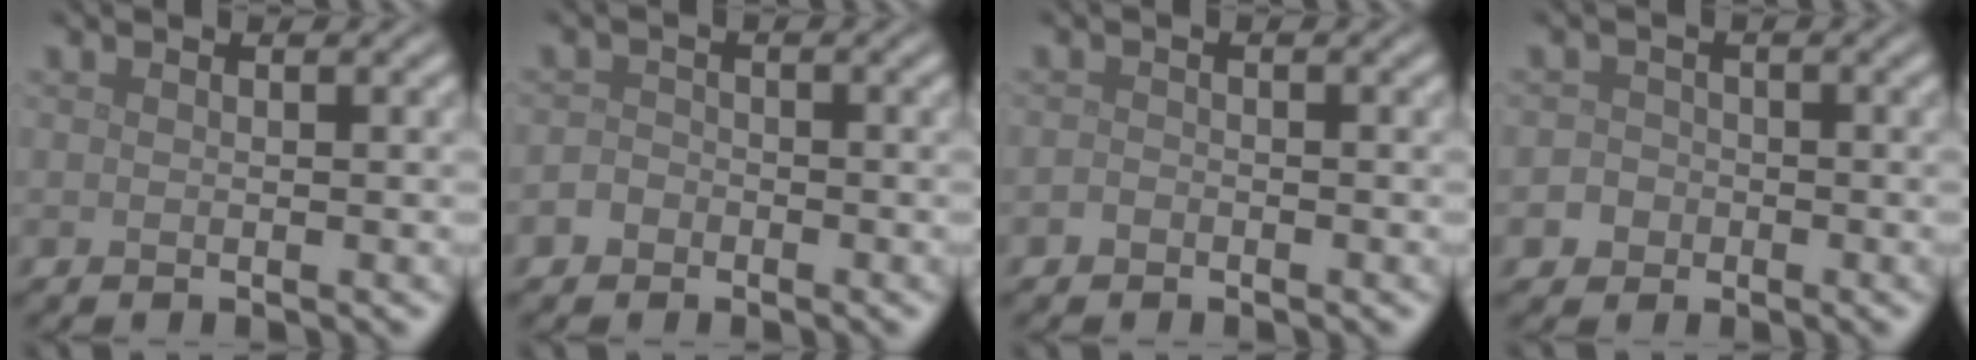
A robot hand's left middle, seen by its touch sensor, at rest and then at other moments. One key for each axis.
{"total": 1.5, "fx": -0.8, "fy": 1.2, "fz": 0.4, "tx": 0.003, "ty": 0.004, "tz": -0.021}
{"total": 0.8, "fx": -0.5, "fy": 0.5, "fz": 0.2, "tx": -0.003, "ty": -0.001, "tz": -0.011}
{"total": 2.4, "fx": -1.0, "fy": 2.1, "fz": 0.4, "tx": 0.014, "ty": 0.005, "tz": -0.024}